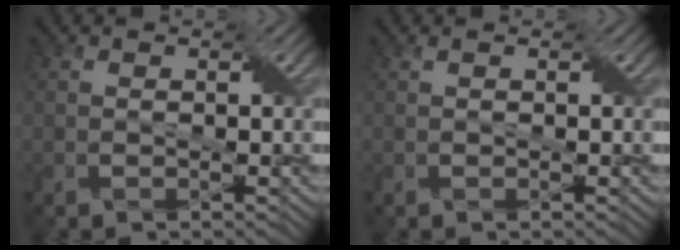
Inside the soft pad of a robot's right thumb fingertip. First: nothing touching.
{"total": 0.6, "force": [0.1, 0.1, 0.6], "torque": [-0.009, 0.003, 0.002]}